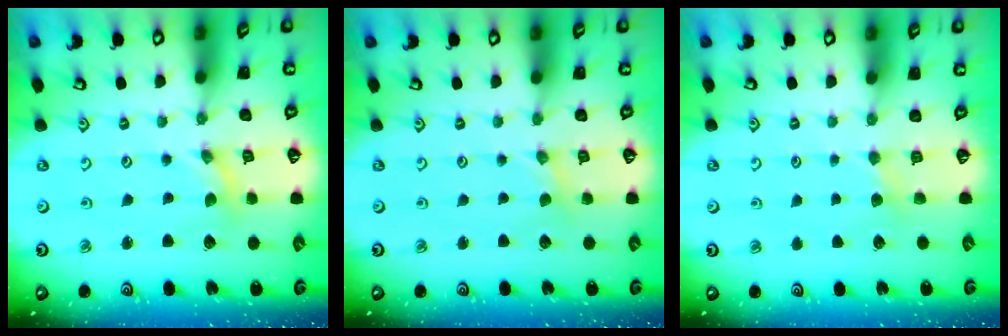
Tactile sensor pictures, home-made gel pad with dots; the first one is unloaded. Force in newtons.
{"total": 0.6, "press": 0.6, "slide": 0.2}
{"total": 3.0, "press": 3.0, "slide": 0.4}